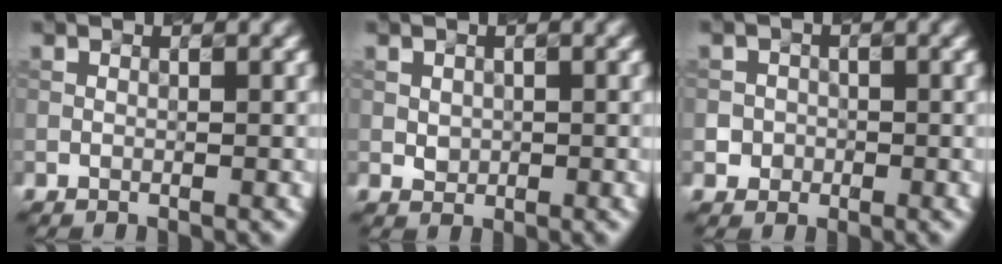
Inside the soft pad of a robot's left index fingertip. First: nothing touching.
{"total": 1.0, "force": [0.1, 0.9, 0.5], "torque": [-0.011, 0.000, 0.005]}
{"total": 2.2, "force": [-0.7, 2.1, 0.2], "torque": [0.016, 0.009, -0.021]}